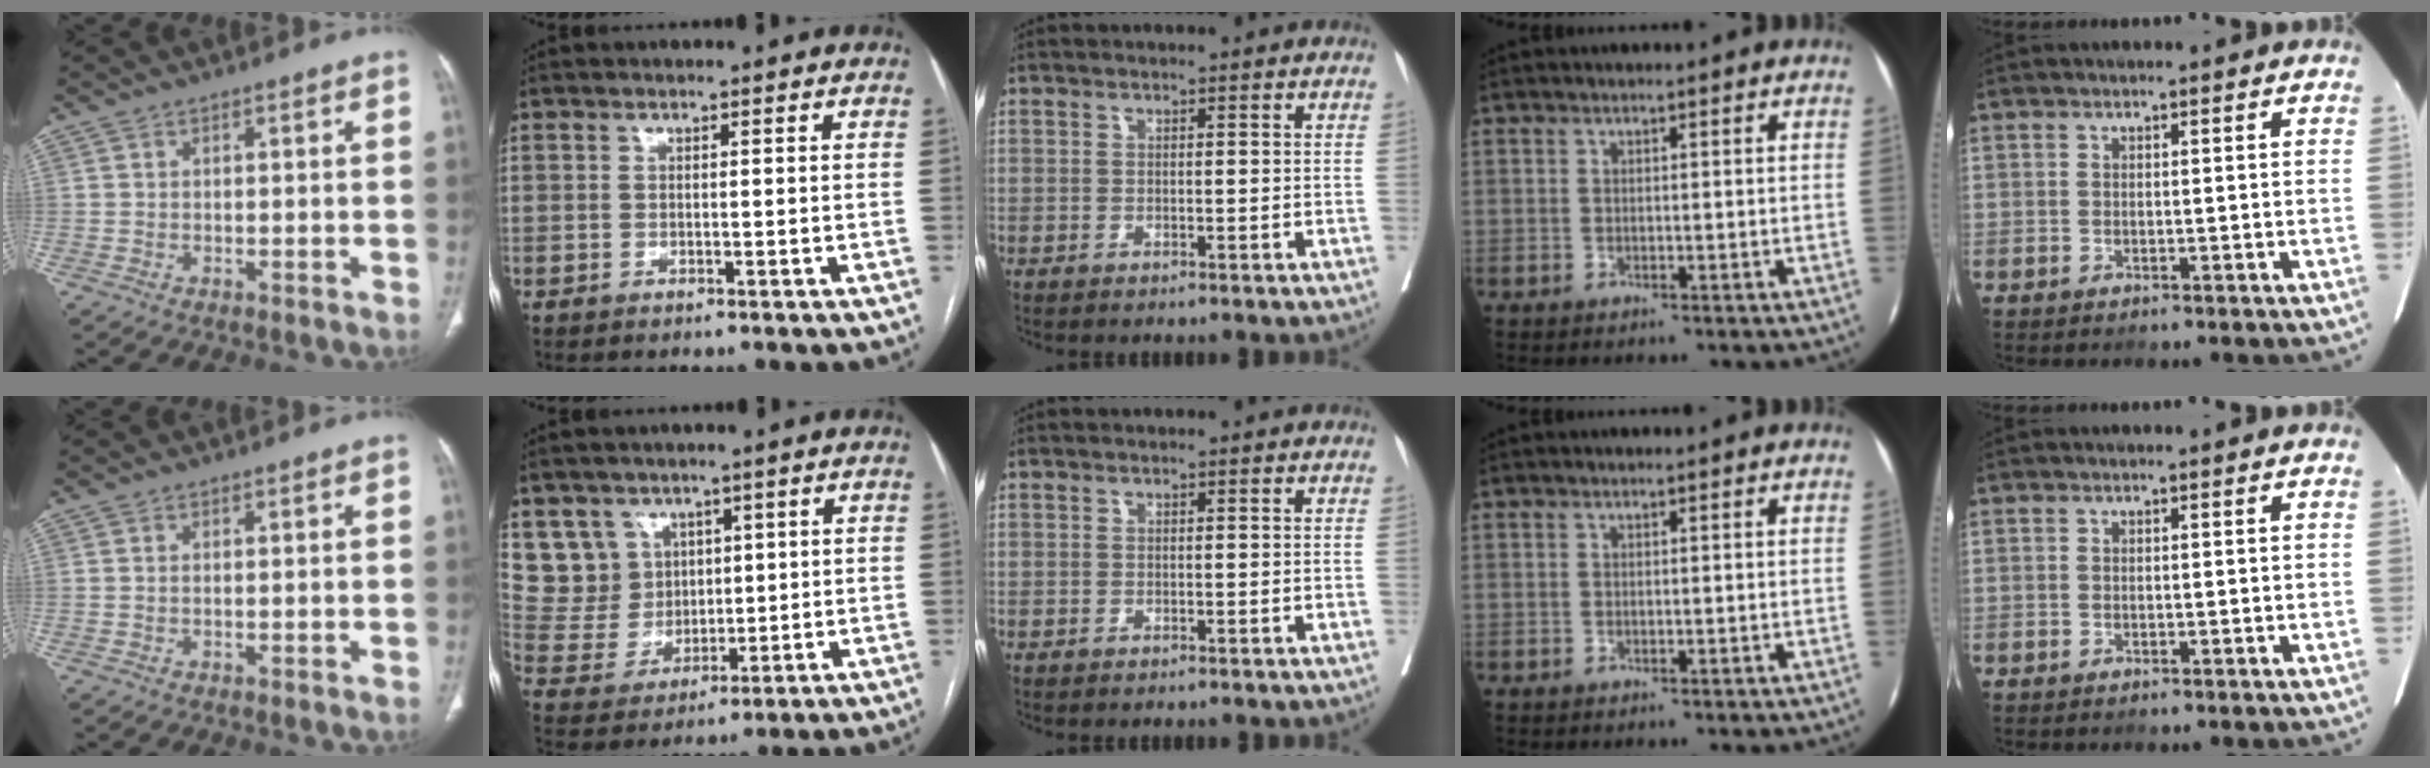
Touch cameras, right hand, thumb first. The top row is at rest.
{"index": {"total": 8.4, "force": [4.5, 7.0, 0.9], "torque": [-0.030, 0.025, 0.106]}}